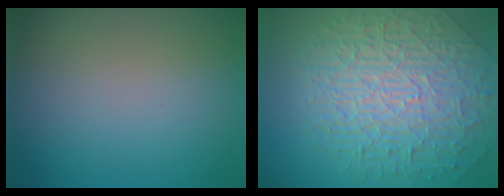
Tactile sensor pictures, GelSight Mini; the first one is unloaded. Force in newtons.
{"total": 10.1, "press": 6.6, "slide": 7.6}